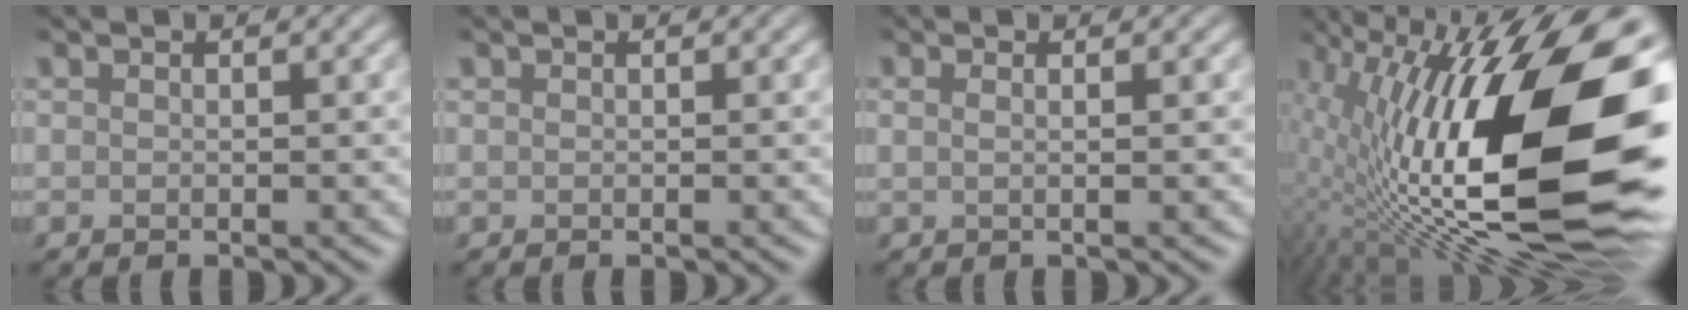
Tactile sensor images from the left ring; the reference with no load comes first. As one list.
[{"total": 0.0}, {"total": 1.9, "force": [0.5, 0.8, 1.6], "torque": [-0.014, -0.002, -0.012]}, {"total": 19.1, "force": [1.5, 8.0, 17.3], "torque": [-0.274, 0.003, 0.016]}]